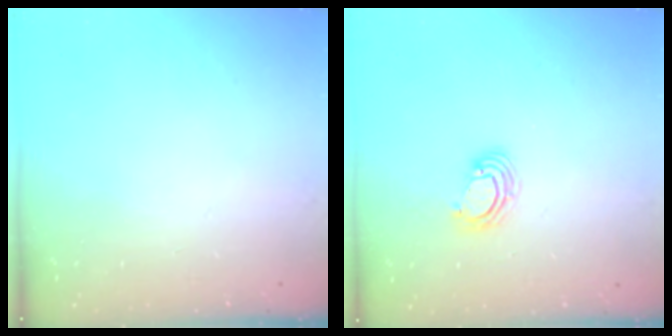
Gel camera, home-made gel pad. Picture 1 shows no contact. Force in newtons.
{"total": 3.6, "press": 3.6, "slide": 0.3}